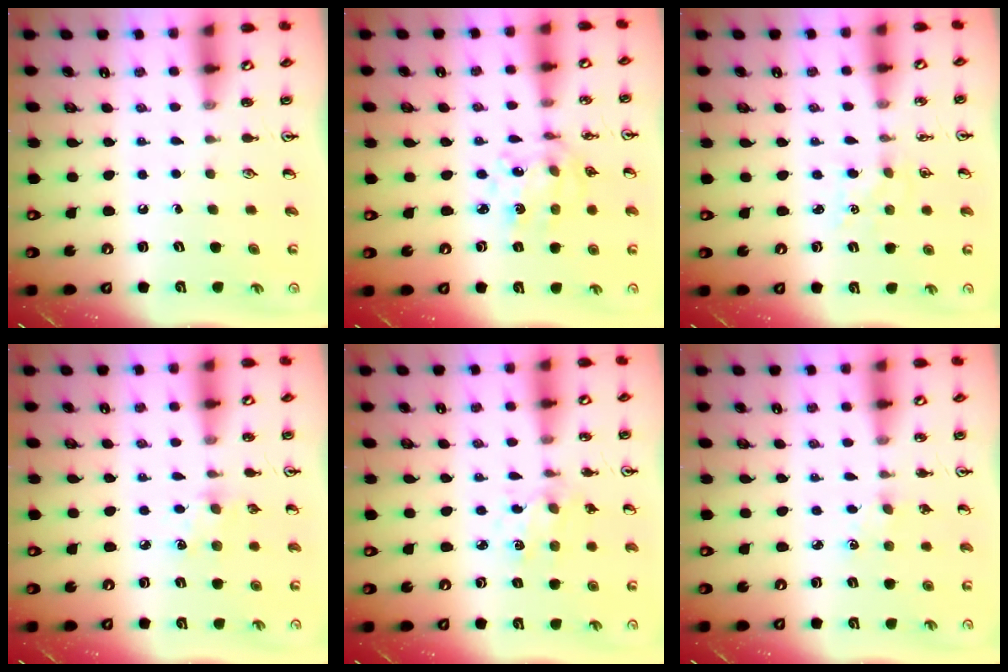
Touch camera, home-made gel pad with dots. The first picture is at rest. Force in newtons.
{"total": 6.3, "press": 6.0, "slide": 2.0}
{"total": 2.8, "press": 2.8, "slide": 0.3}
{"total": 6.8, "press": 6.8, "slide": 0.7}
{"total": 1.3, "press": 1.3, "slide": 0.1}
{"total": 3.3, "press": 3.3, "slide": 0.5}